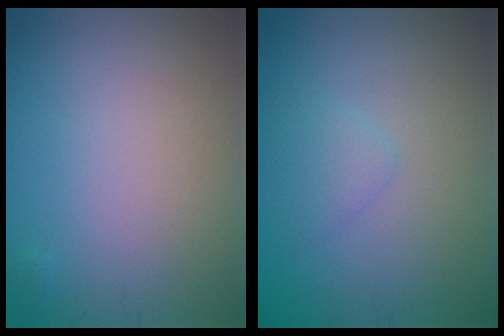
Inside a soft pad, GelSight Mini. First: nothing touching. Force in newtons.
{"total": 1.4, "press": 1.4, "slide": 0.1}